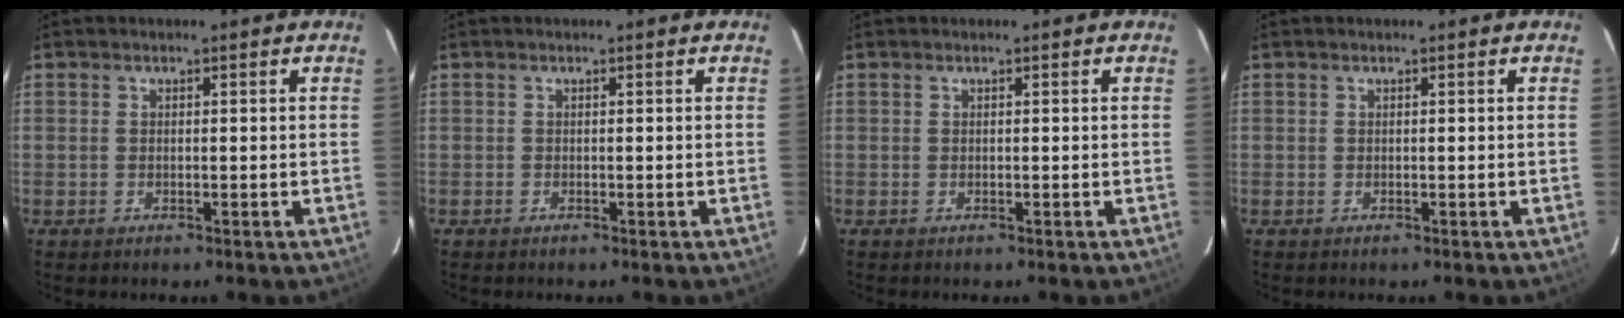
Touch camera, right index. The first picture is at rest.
{"total": 0.0}
{"total": 0.0}
{"total": 0.0}